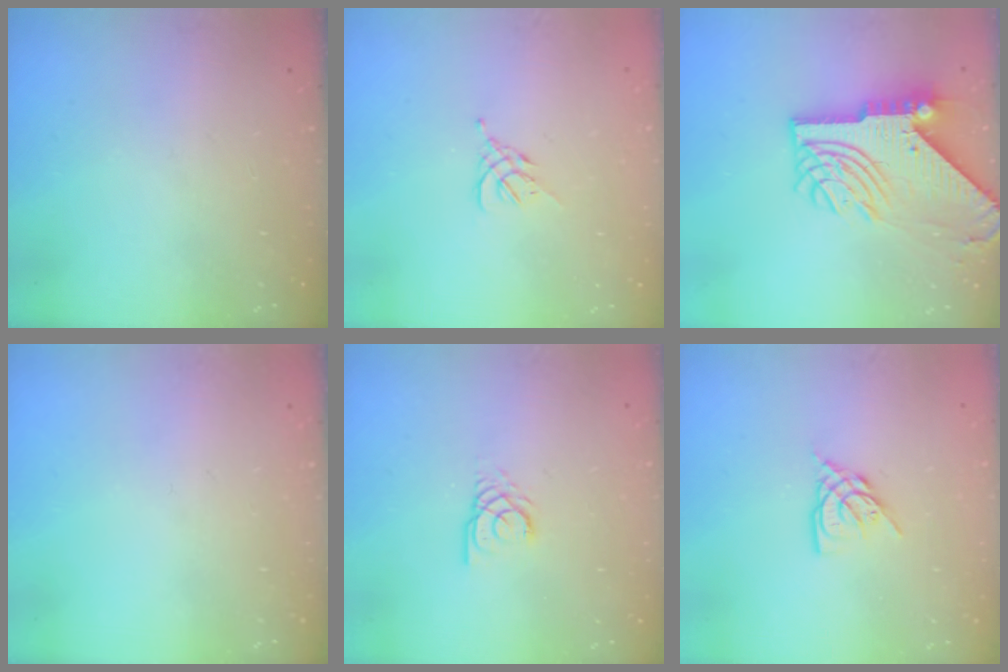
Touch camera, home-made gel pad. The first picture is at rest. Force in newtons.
{"total": 2.6, "press": 2.5, "slide": 0.7}
{"total": 14.3, "press": 14.3, "slide": 1.5}
{"total": 0.0}
{"total": 2.9, "press": 2.9, "slide": 0.2}
{"total": 8.0, "press": 7.9, "slide": 1.1}